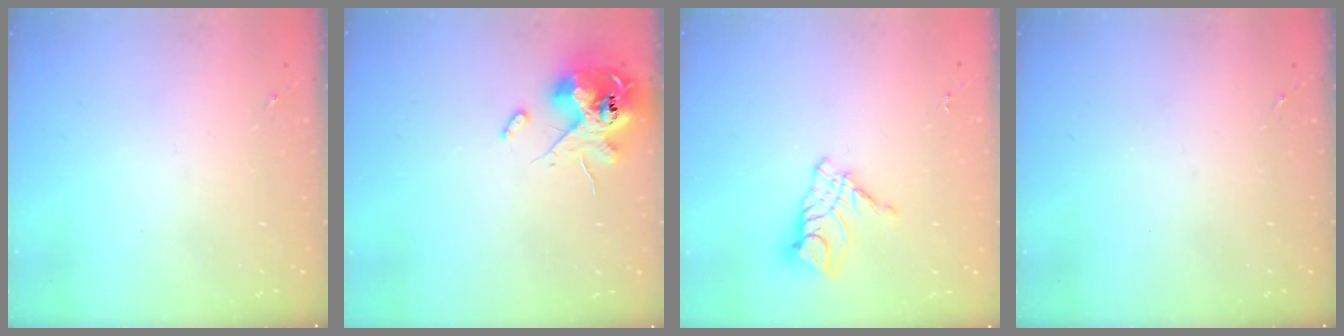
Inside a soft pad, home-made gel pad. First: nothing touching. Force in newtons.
{"total": 12.8, "press": 12.6, "slide": 2.2}
{"total": 10.8, "press": 10.7, "slide": 0.7}
{"total": 0.0}